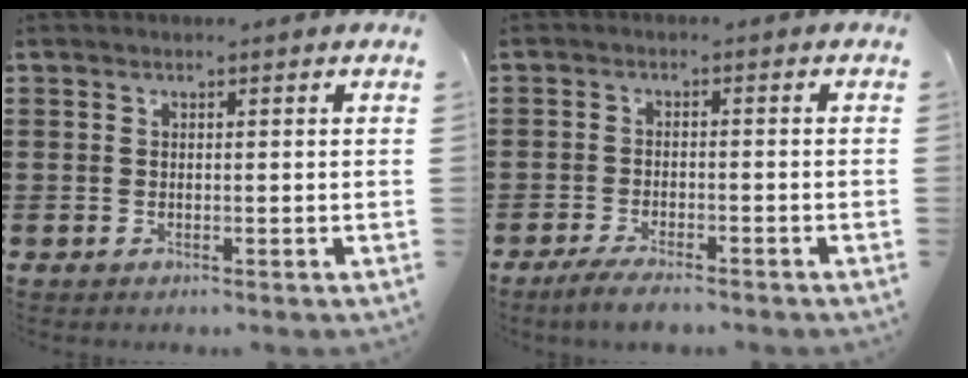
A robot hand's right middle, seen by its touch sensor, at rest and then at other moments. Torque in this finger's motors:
{"motor_torque": [1.48, -0.62, 0.46, 0.15]}